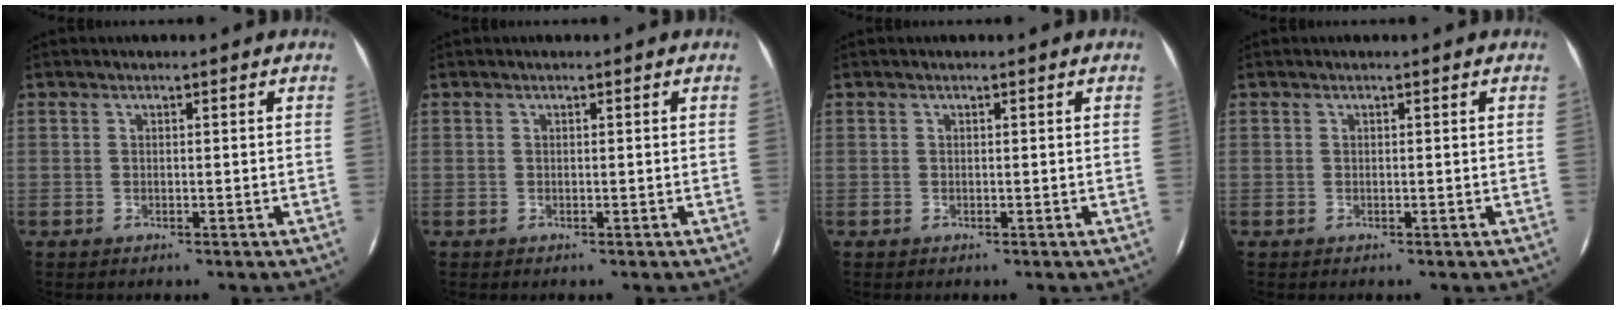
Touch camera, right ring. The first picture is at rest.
{"total": 0.0}
{"total": 0.0}
{"total": 0.0}